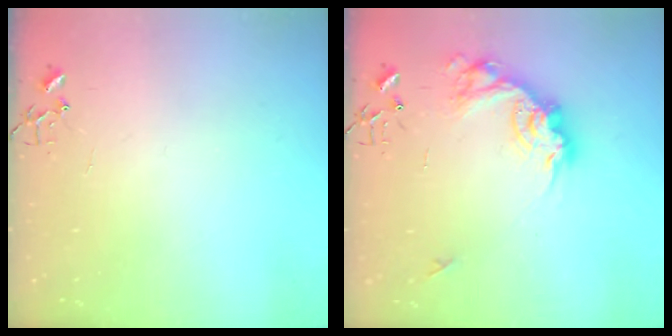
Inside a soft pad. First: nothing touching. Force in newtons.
{"total": 17.6, "press": 17.6, "slide": 1.0}